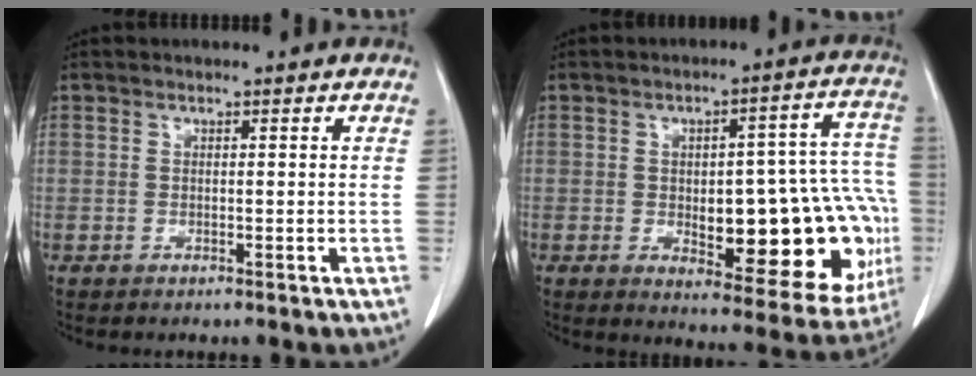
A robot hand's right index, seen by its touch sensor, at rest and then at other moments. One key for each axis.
{"total": 21.1, "fx": -3.7, "fy": 7.4, "fz": 19.5, "tx": -0.162, "ty": 0.037, "tz": -0.017}